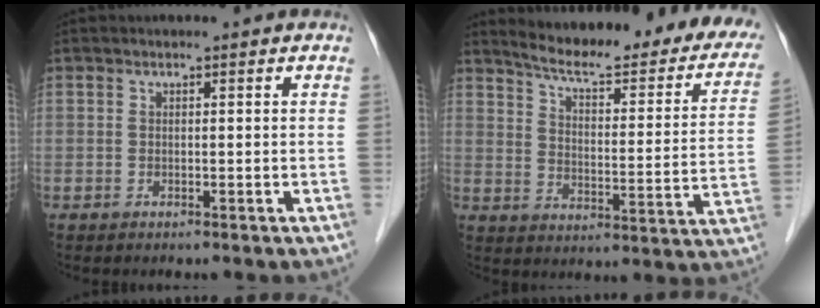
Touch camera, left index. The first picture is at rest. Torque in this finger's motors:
{"motor_torque": [0.33, -0.38, 0.51, 0.12]}